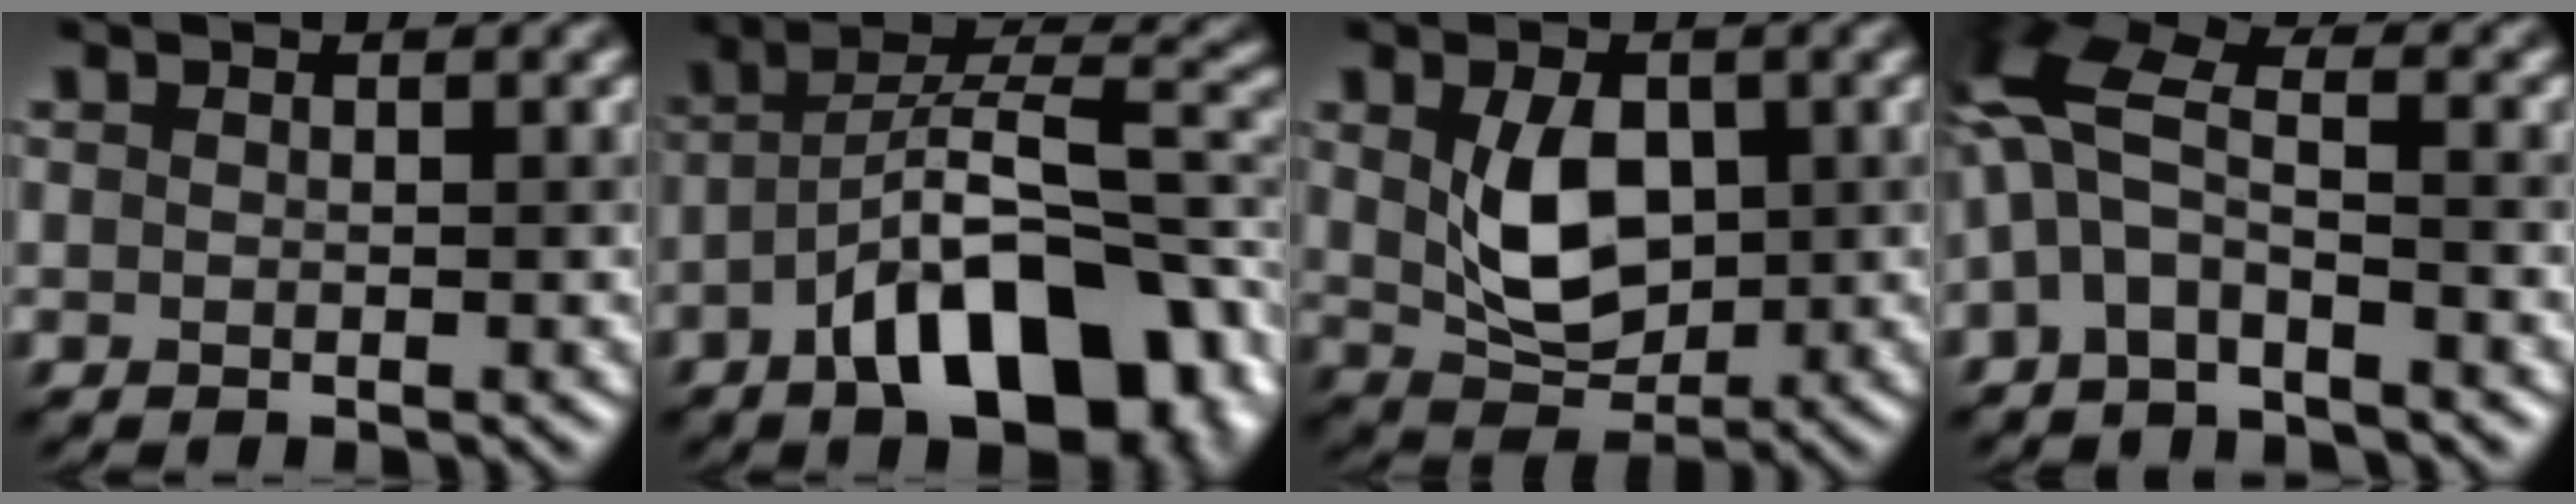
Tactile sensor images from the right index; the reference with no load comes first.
{"total": 11.9, "force": [-5.2, 5.6, 9.1], "torque": [-0.136, 0.005, -0.083]}
{"total": 4.8, "force": [0.5, 3.2, 3.5], "torque": [-0.082, -0.006, 0.024]}
{"total": 5.7, "force": [-1.3, 2.1, 5.1], "torque": [-0.117, 0.019, -0.042]}